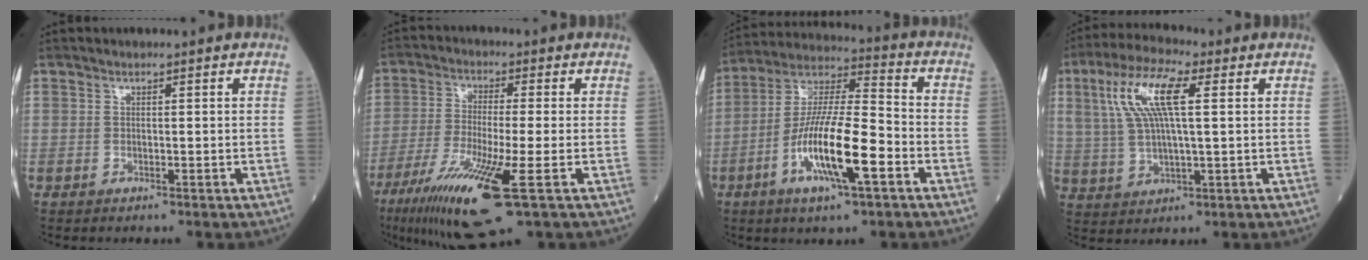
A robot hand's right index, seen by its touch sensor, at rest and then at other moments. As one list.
[{"total": 13.7, "force": [-6.4, 0.7, 12.1], "torque": [-0.235, -0.038, -0.112]}, {"total": 14.9, "force": [-5.5, 2.1, 13.7], "torque": [-0.261, -0.007, -0.101]}, {"total": 10.9, "force": [3.4, 2.4, 10.1], "torque": [-0.218, 0.021, 0.065]}]